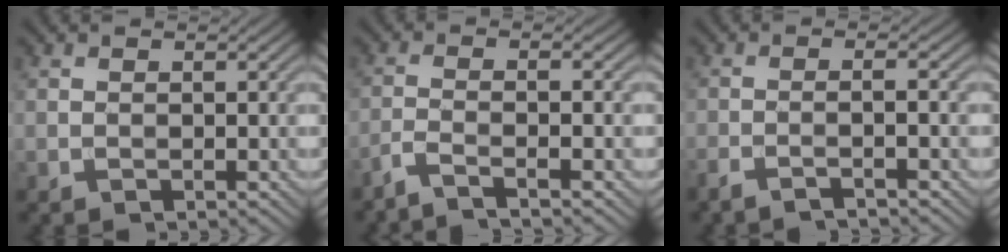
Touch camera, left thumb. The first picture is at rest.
{"total": 3.4, "force": [-2.3, 0.4, 2.5], "torque": [-0.037, -0.001, -0.065]}
{"total": 2.8, "force": [-1.7, 0.2, 2.2], "torque": [-0.028, 0.005, -0.049]}